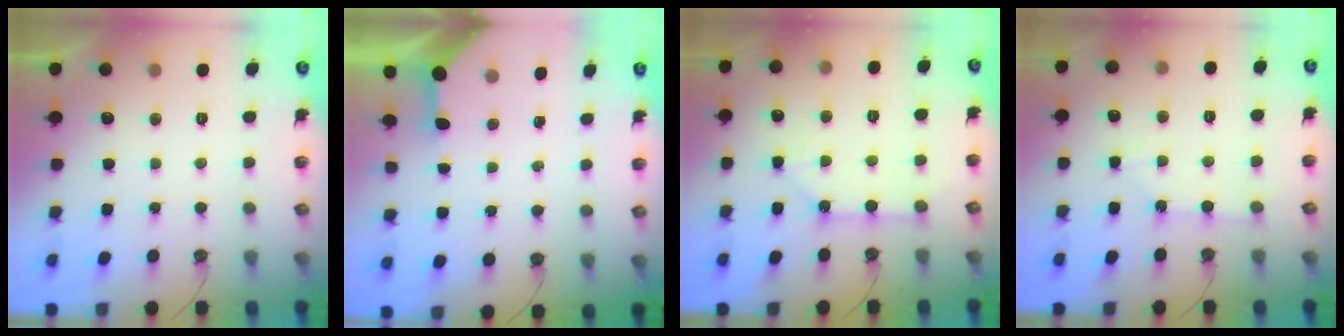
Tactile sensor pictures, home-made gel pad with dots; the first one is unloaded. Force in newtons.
{"total": 3.8, "press": 3.8, "slide": 0.4}
{"total": 2.8, "press": 2.8, "slide": 0.1}
{"total": 2.3, "press": 2.3, "slide": 0.4}